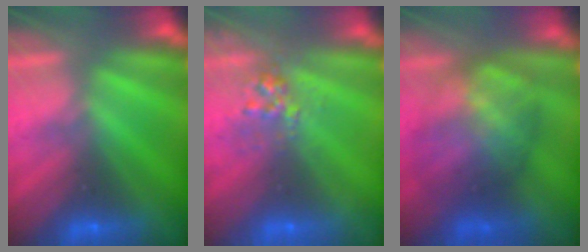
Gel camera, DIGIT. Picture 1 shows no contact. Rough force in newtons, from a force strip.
{"total": 2.9}
{"total": 5.7}